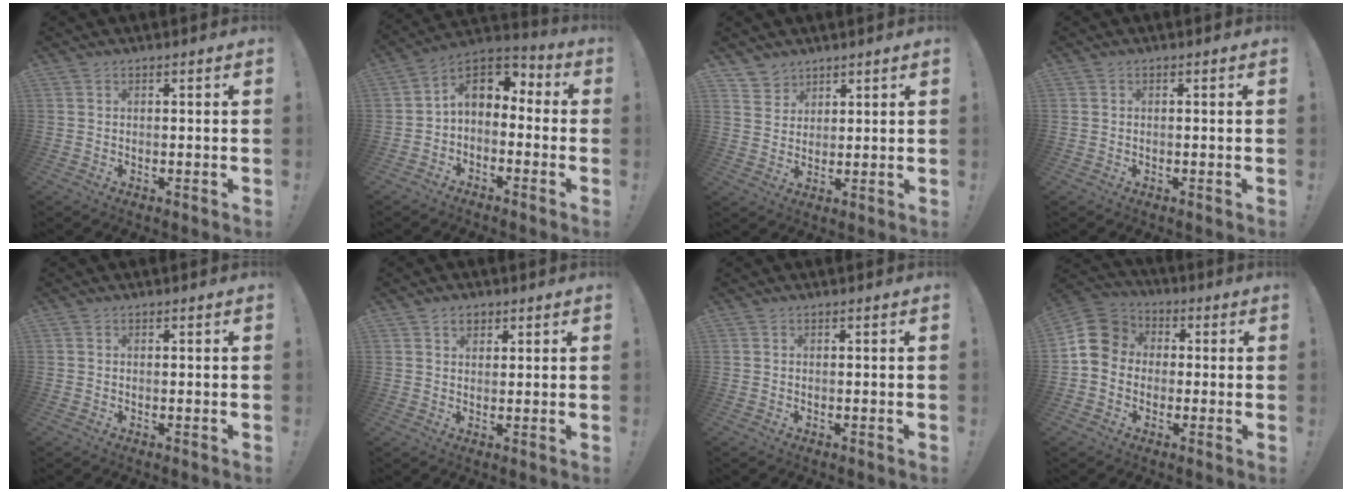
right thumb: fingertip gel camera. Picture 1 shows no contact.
{"total": 7.9, "force": [0.8, 5.7, 5.4], "torque": [-0.081, 0.004, 0.023]}
{"total": 4.8, "force": [3.7, 3.1, -0.1], "torque": [-0.004, -0.030, 0.070]}
{"total": 0.0}
{"total": 0.0}
{"total": 3.2, "force": [1.9, 2.2, 1.3], "torque": [-0.010, -0.008, 0.032]}
{"total": 0.0}
{"total": 11.3, "force": [0.4, 10.0, 5.4], "torque": [-0.083, 0.015, 0.015]}